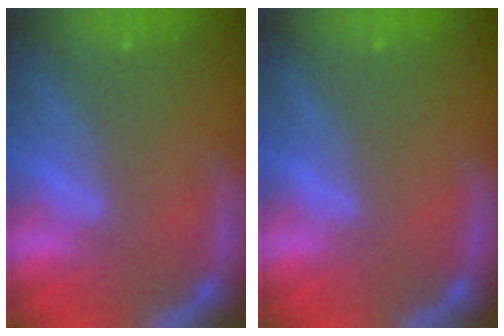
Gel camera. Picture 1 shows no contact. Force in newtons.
{"total": 0.0}